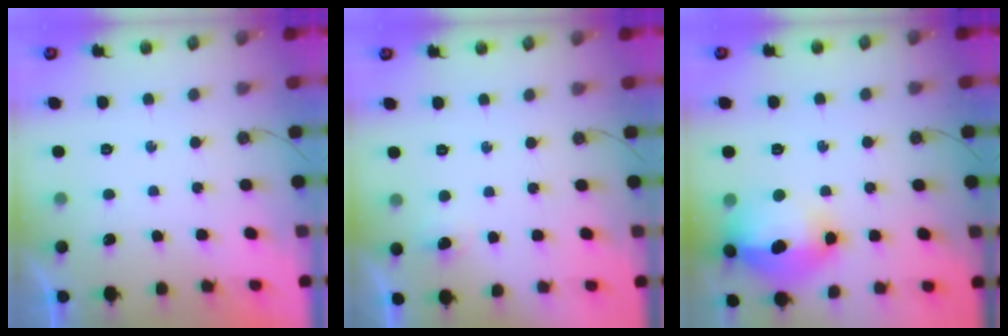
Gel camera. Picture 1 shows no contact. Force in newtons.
{"total": 4.4, "press": 4.2, "slide": 1.2}
{"total": 20.0, "press": 18.6, "slide": 7.3}